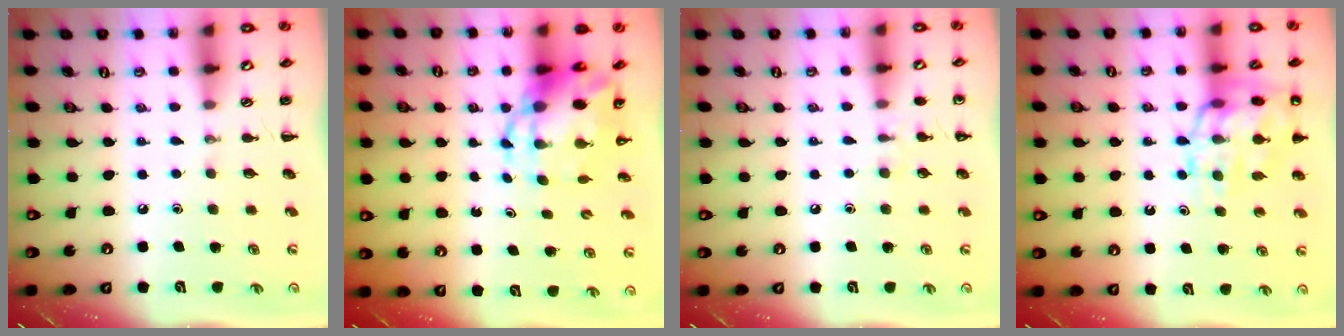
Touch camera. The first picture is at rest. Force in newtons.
{"total": 7.1, "press": 6.8, "slide": 1.9}
{"total": 5.6, "press": 5.4, "slide": 1.6}
{"total": 19.3, "press": 19.1, "slide": 2.7}